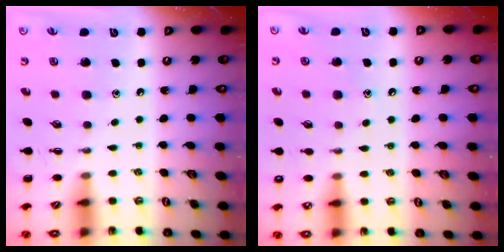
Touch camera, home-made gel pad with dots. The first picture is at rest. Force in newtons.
{"total": 6.6, "press": 6.4, "slide": 1.6}